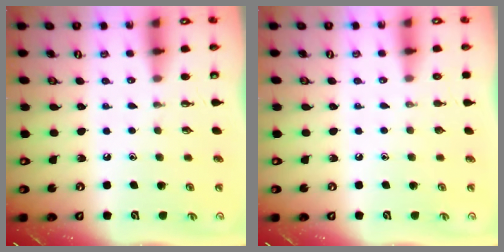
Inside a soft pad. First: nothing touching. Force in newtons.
{"total": 0.0}